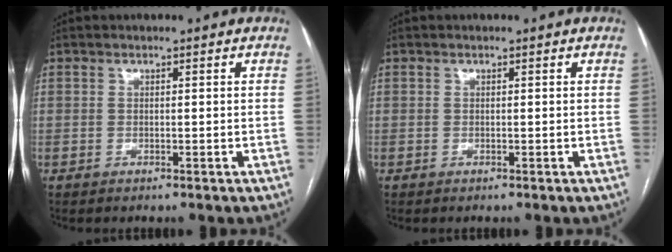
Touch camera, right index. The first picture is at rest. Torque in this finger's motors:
{"motor_torque": [0.00, 0.00, 0.00, -0.01]}